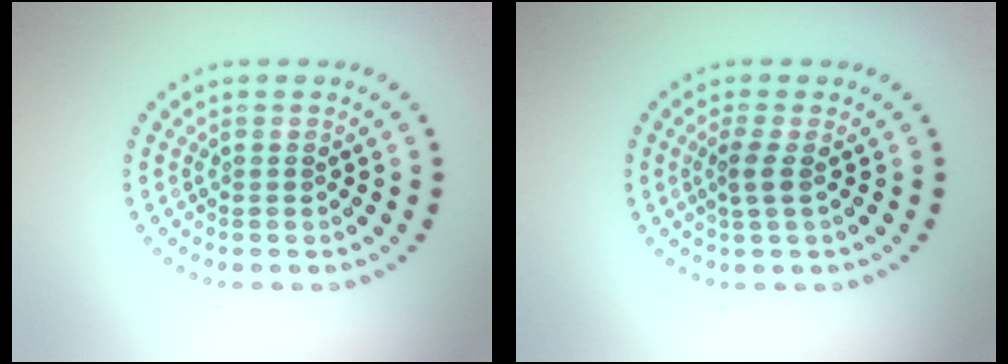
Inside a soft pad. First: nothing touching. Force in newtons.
{"total": 1.6, "press": 1.2, "slide": 1.0}